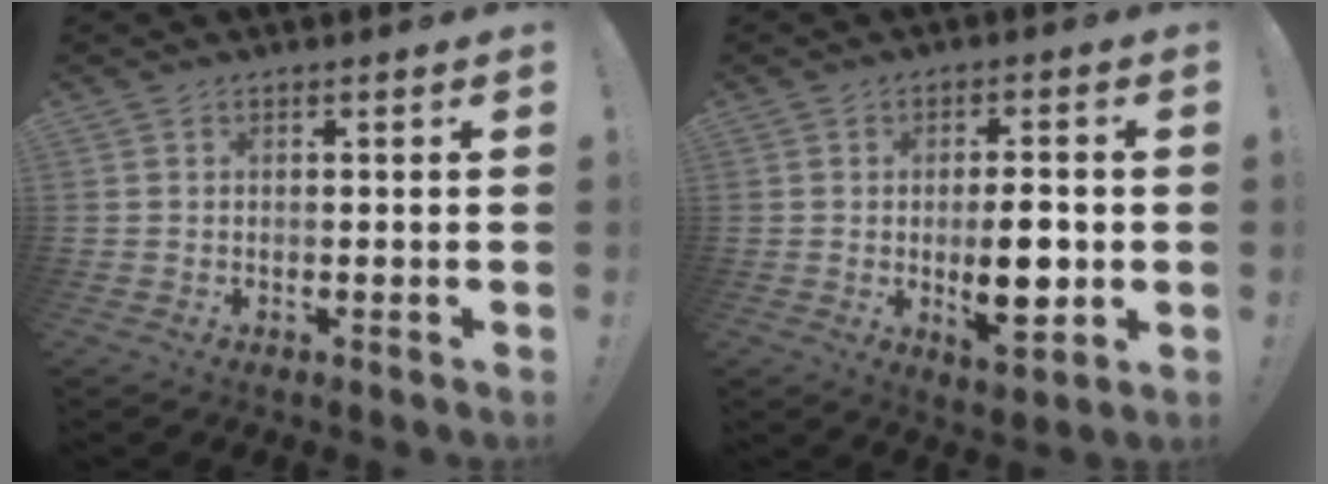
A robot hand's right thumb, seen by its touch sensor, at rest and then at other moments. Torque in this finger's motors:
{"motor_torque": [1.46, 0.42, 0.20, -0.26, 0.07]}